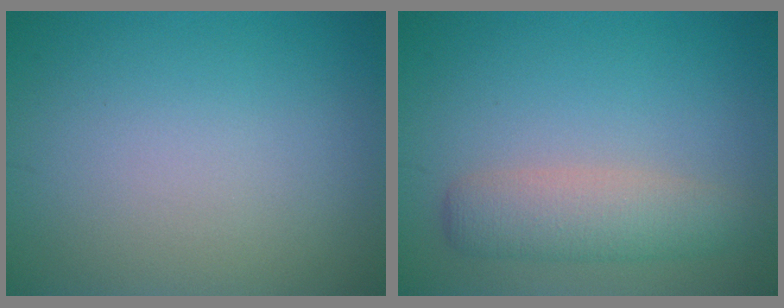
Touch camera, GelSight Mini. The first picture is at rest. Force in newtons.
{"total": 3.8, "press": 3.8, "slide": 0.1}